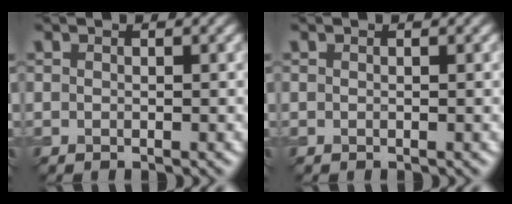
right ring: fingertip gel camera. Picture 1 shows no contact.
{"total": 0.0}